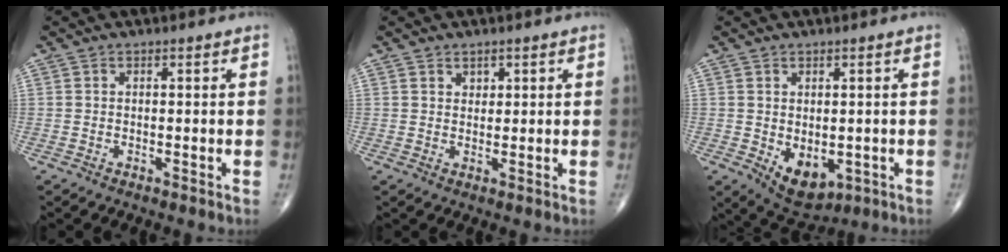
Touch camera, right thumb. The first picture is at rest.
{"total": 1.7, "force": [1.0, 1.2, 0.6], "torque": [0.005, -0.006, 0.014]}
{"total": 7.6, "force": [-1.7, 4.7, 5.8], "torque": [-0.068, -0.008, -0.005]}